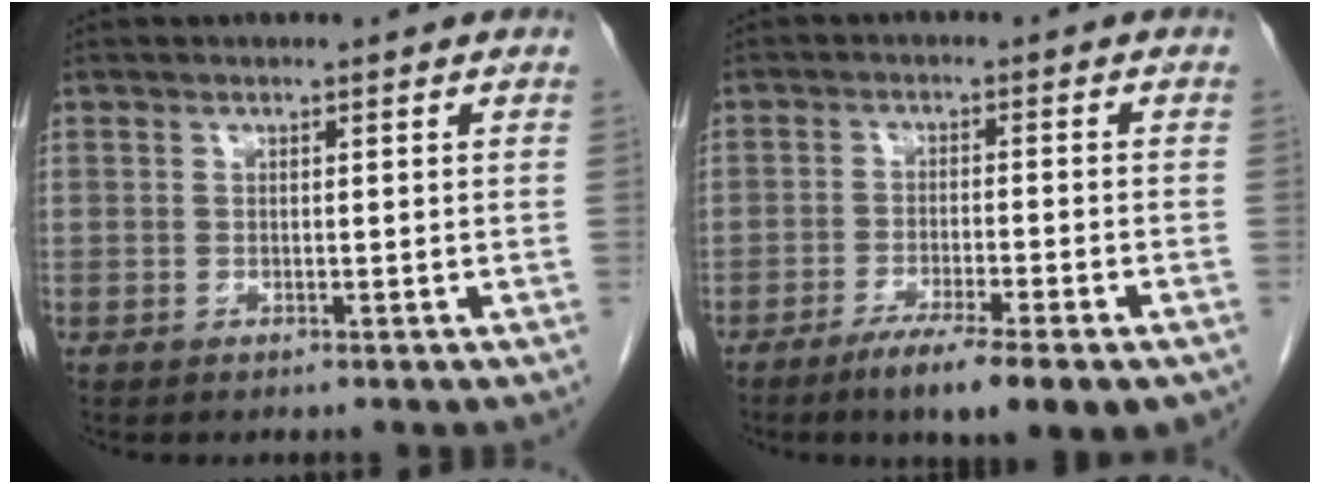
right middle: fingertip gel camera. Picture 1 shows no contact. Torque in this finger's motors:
{"motor_torque": [1.13, -1.01, 0.16, 0.06]}